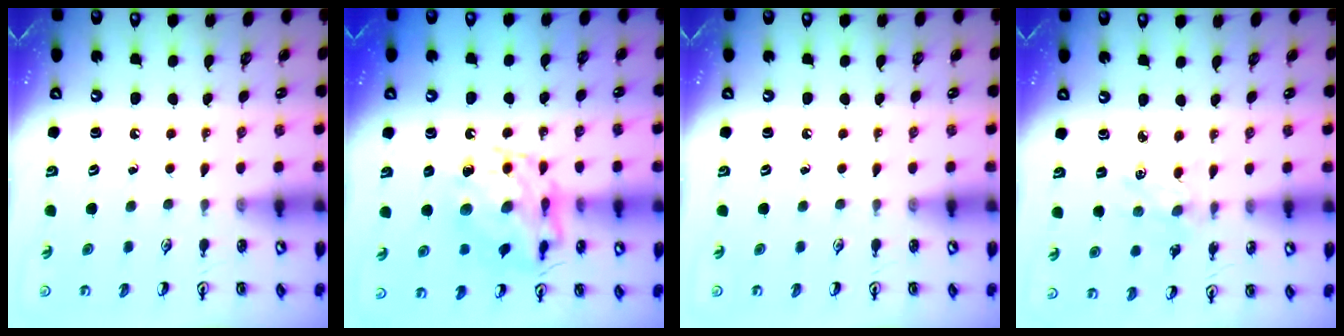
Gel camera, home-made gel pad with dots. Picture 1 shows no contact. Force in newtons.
{"total": 13.7, "press": 13.6, "slide": 1.2}
{"total": 0.0}
{"total": 2.2, "press": 2.2, "slide": 0.2}